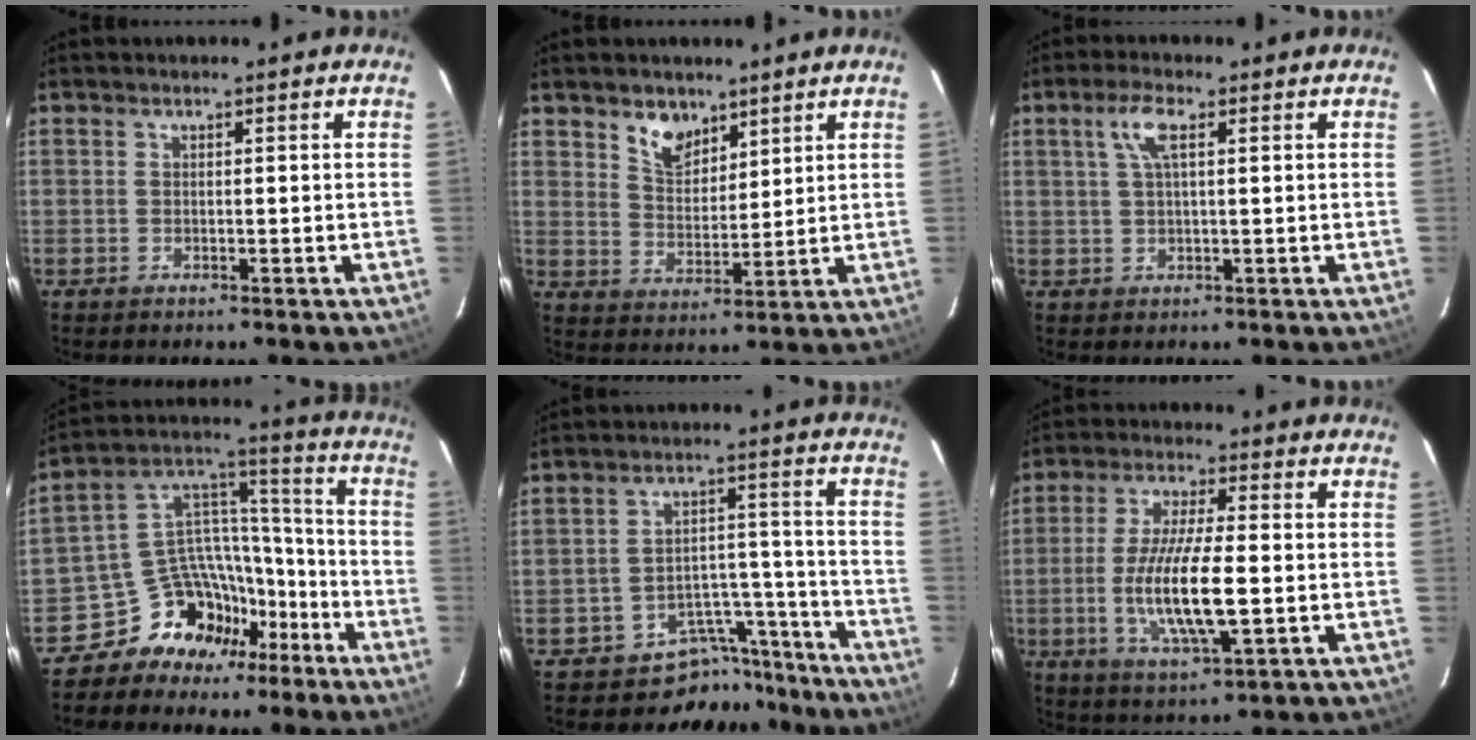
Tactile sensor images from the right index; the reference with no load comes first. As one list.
[{"total": 6.5, "force": [4.6, 3.8, 2.6], "torque": [-0.036, 0.003, 0.088]}, {"total": 4.3, "force": [1.6, 1.2, 3.8], "torque": [-0.078, 0.009, 0.031]}, {"total": 13.2, "force": [-9.6, 8.5, 3.2], "torque": [-0.063, 0.077, -0.157]}, {"total": 10.5, "force": [-9.3, 4.9, 0.0], "torque": [0.005, 0.058, -0.133]}, {"total": 12.7, "force": [-2.2, 2.7, 12.2], "torque": [-0.239, -0.011, -0.041]}]